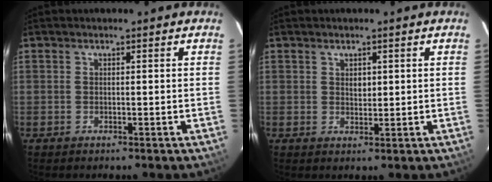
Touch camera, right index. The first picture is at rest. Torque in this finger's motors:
{"motor_torque": [0.21, 0.15, 0.14, 0.04]}